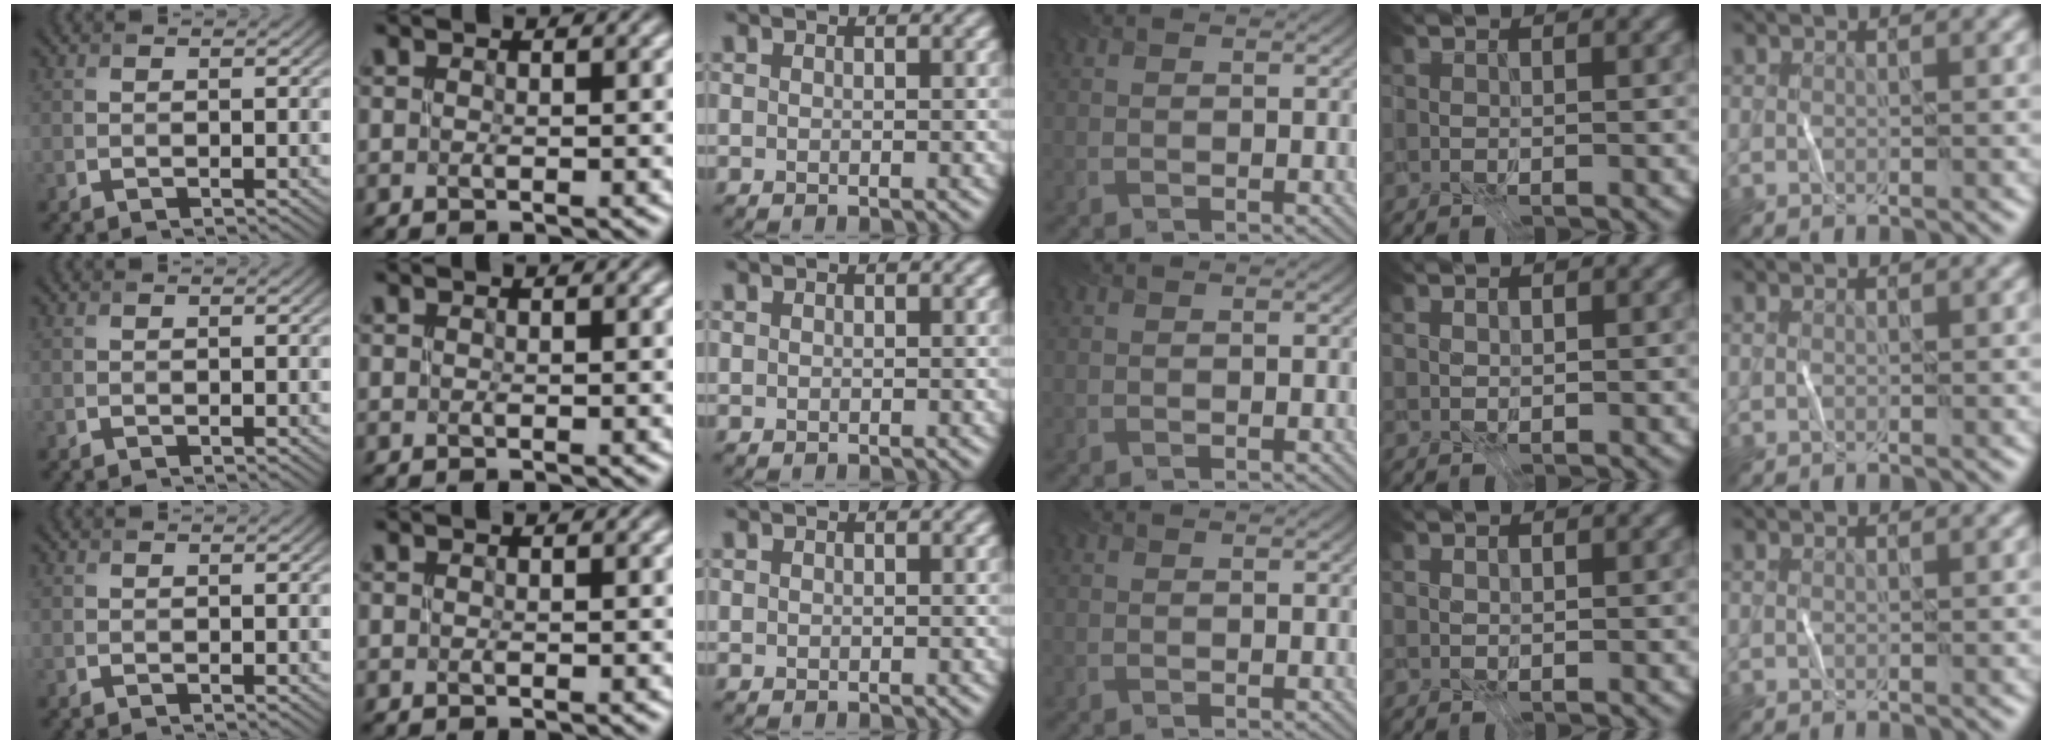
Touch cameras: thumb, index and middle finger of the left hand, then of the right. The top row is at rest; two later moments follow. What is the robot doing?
{"motion": "fold", "object": "receipt paper"}